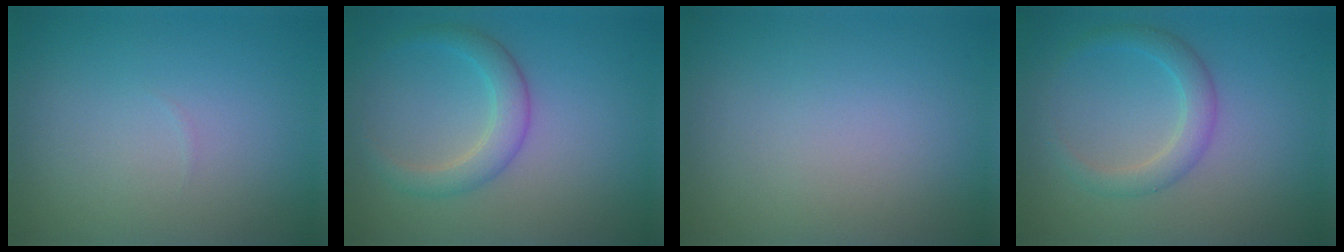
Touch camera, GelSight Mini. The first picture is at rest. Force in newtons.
{"total": 2.8, "press": 2.8, "slide": 0.2}
{"total": 0.0}
{"total": 2.5, "press": 2.5, "slide": 0.1}